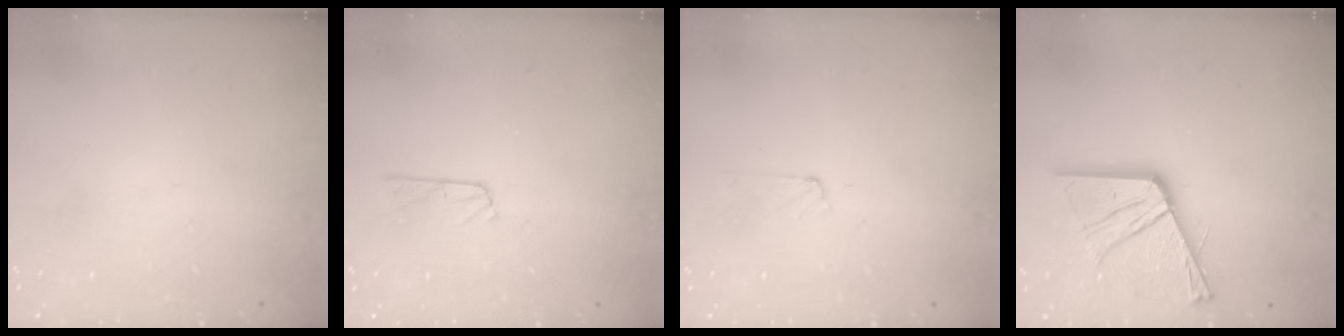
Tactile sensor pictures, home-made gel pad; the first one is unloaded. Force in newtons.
{"total": 4.3, "press": 4.3, "slide": 0.5}
{"total": 2.9, "press": 2.9, "slide": 0.3}
{"total": 17.3, "press": 17.2, "slide": 1.7}